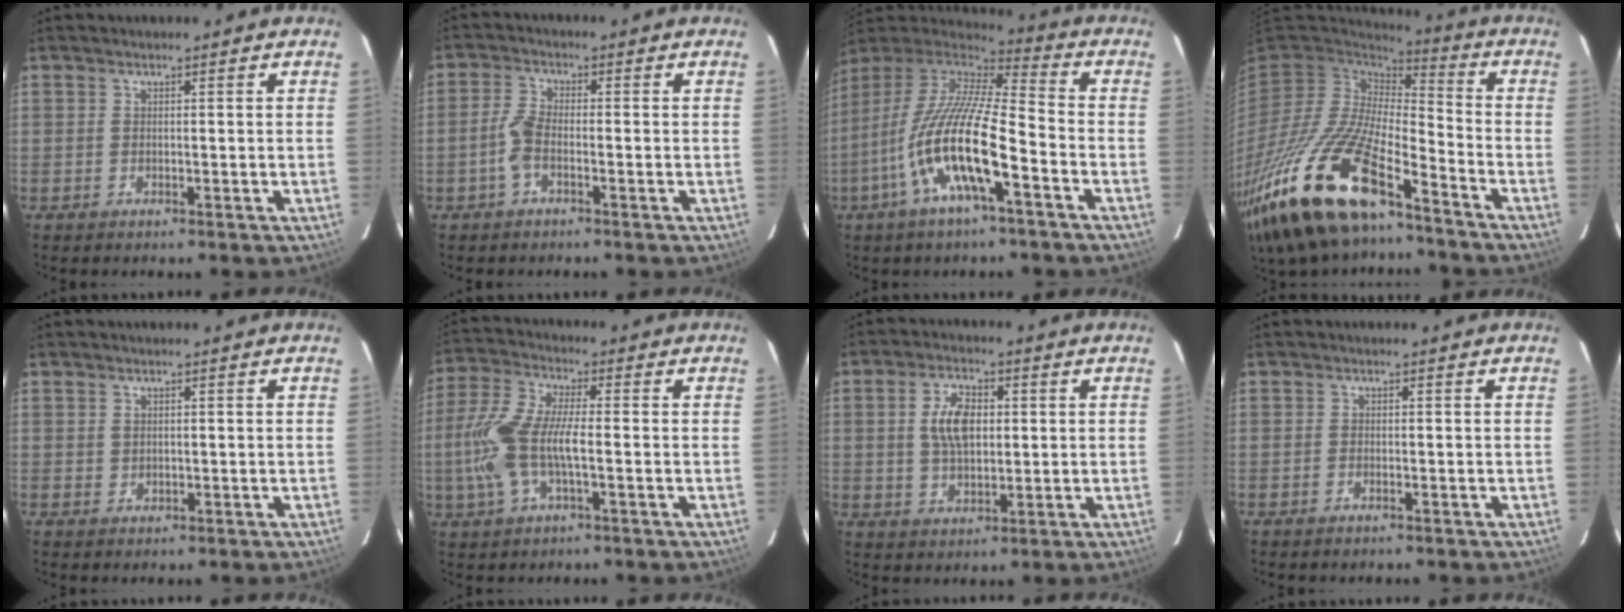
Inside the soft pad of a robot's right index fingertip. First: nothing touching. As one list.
[{"total": 3.5, "force": [-1.5, 1.3, 2.8], "torque": [-0.071, 0.007, -0.033]}, {"total": 18.5, "force": [-7.1, 4.0, 16.6], "torque": [-0.309, -0.023, -0.145]}, {"total": 25.9, "force": [-16.6, 8.6, 17.9], "torque": [-0.379, -0.051, -0.305]}, {"total": 0.9, "force": [0.5, 0.7, 0.2], "torque": [0.001, 0.004, 0.011]}, {"total": 11.7, "force": [-1.8, 3.7, 10.9], "torque": [-0.246, 0.004, -0.038]}, {"total": 7.8, "force": [1.2, 4.3, 6.4], "torque": [-0.121, 0.011, 0.025]}, {"total": 0.7, "force": [-0.5, 0.3, 0.3], "torque": [-0.007, 0.000, -0.010]}]